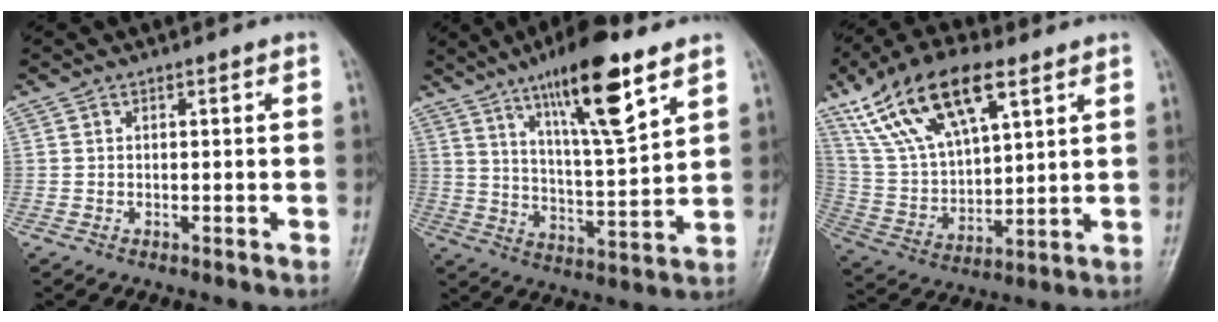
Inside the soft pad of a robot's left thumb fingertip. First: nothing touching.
{"total": 16.4, "force": [9.8, 3.3, 12.8], "torque": [-0.202, -0.049, 0.170]}
{"total": 19.7, "force": [10.8, 8.7, 14.0], "torque": [-0.244, -0.019, 0.209]}